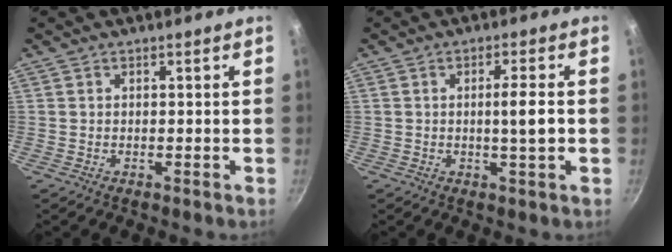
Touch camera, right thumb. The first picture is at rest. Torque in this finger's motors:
{"motor_torque": [2.11, 2.90, 0.85, -0.18, 0.10]}